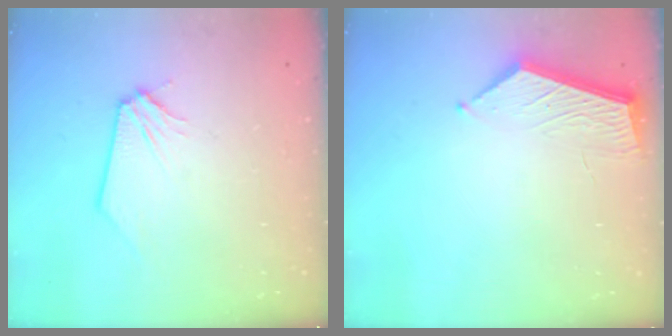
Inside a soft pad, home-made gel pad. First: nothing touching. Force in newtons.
{"total": 5.8, "press": 5.8, "slide": 0.2}